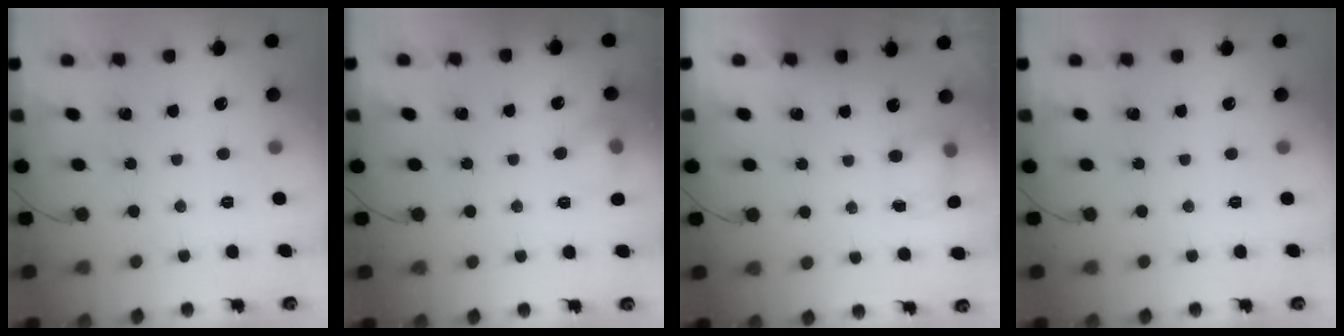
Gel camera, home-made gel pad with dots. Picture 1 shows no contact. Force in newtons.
{"total": 8.4, "press": 8.3, "slide": 1.1}
{"total": 5.0, "press": 4.9, "slide": 0.5}
{"total": 0.0}